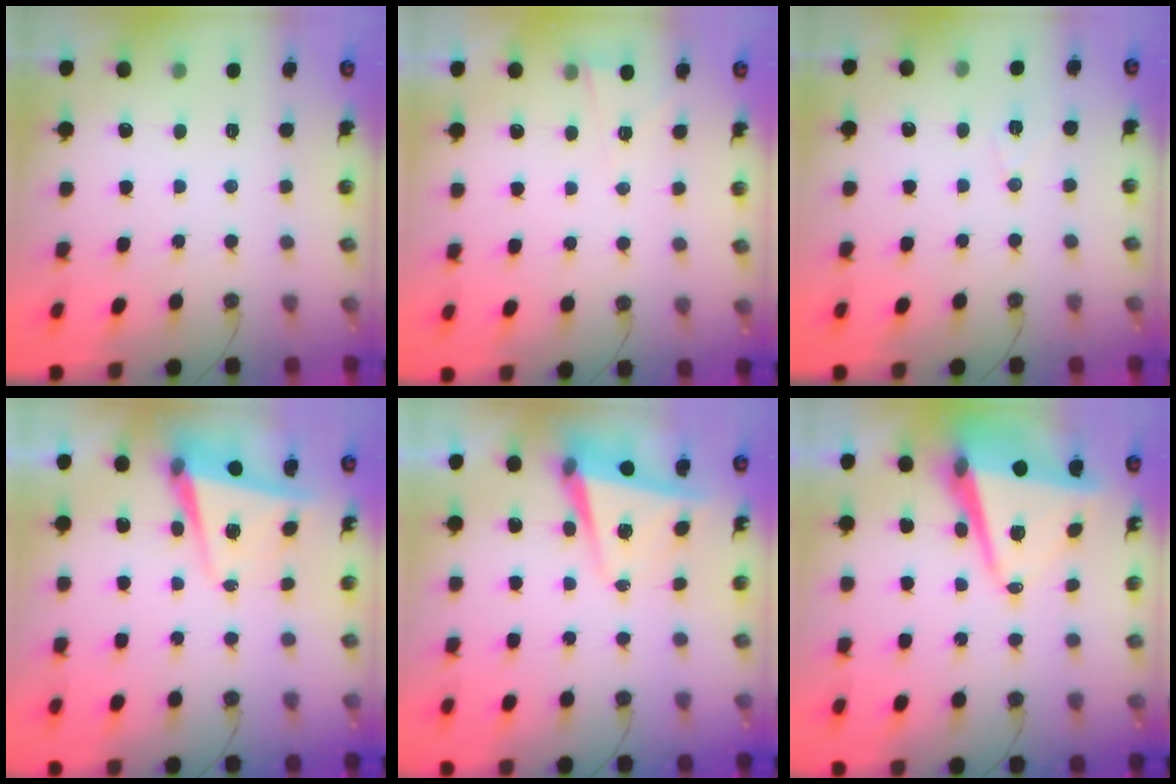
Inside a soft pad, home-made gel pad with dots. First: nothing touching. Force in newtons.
{"total": 2.7, "press": 2.3, "slide": 1.5}
{"total": 6.6, "press": 5.2, "slide": 4.1}
{"total": 4.9, "press": 4.8, "slide": 1.2}
{"total": 5.3, "press": 4.8, "slide": 2.2}
{"total": 10.5, "press": 9.9, "slide": 3.3}